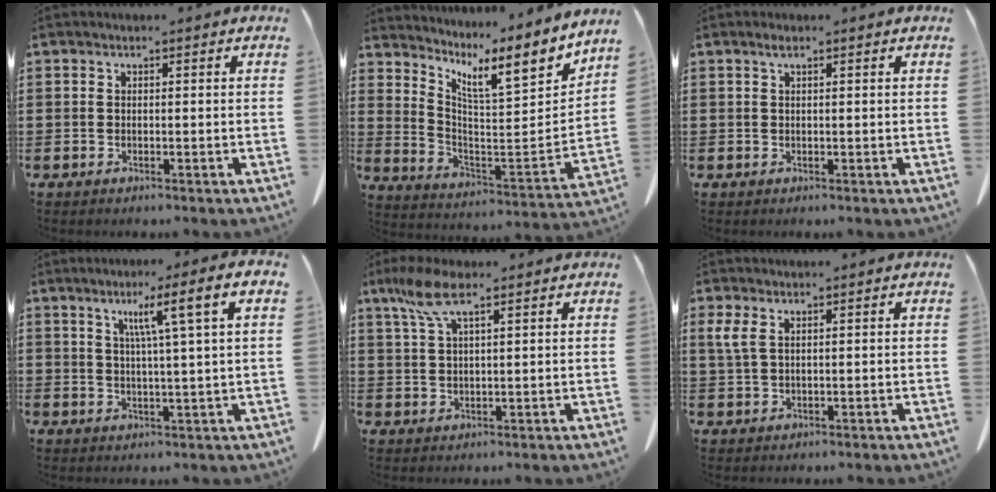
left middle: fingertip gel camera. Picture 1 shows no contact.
{"total": 8.6, "force": [6.4, 1.4, 5.5], "torque": [-0.111, -0.062, 0.095]}
{"total": 0.9, "force": [0.5, 0.1, 0.7], "torque": [-0.015, 0.002, 0.008]}
{"total": 6.5, "force": [2.3, -1.0, 5.9], "torque": [-0.111, -0.006, 0.031]}
{"total": 6.4, "force": [3.6, 1.7, 5.1], "torque": [-0.113, 0.002, 0.062]}
{"total": 2.7, "force": [1.3, 0.9, 2.2], "torque": [-0.058, 0.000, 0.021]}